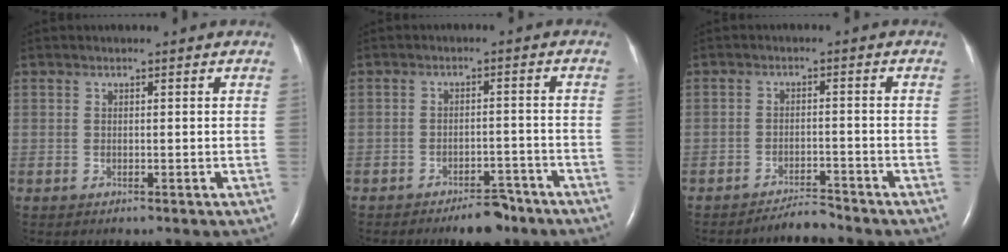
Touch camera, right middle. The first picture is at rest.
{"total": 5.4, "force": [-4.4, 1.9, 2.5], "torque": [-0.032, 0.003, -0.064]}
{"total": 3.0, "force": [-2.9, -0.2, 0.0], "torque": [-0.001, -0.015, -0.049]}